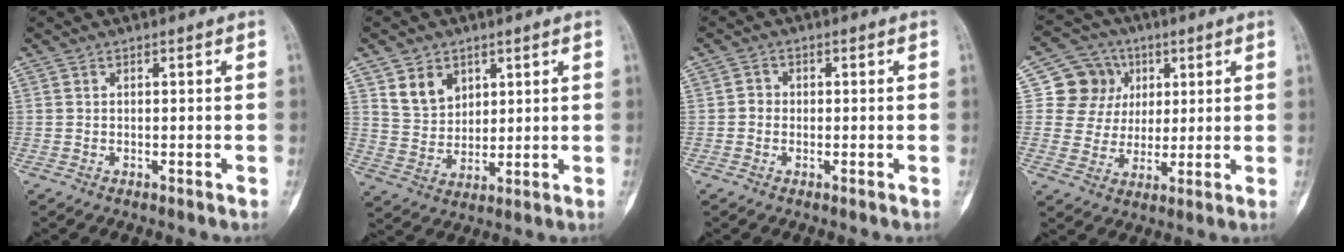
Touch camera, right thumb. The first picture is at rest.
{"total": 7.6, "force": [3.9, 5.6, 3.3], "torque": [-0.033, -0.027, 0.081]}
{"total": 1.8, "force": [-0.2, 1.6, 0.7], "torque": [0.003, 0.006, -0.010]}
{"total": 10.1, "force": [3.0, 9.4, 2.1], "torque": [0.011, 0.001, 0.051]}